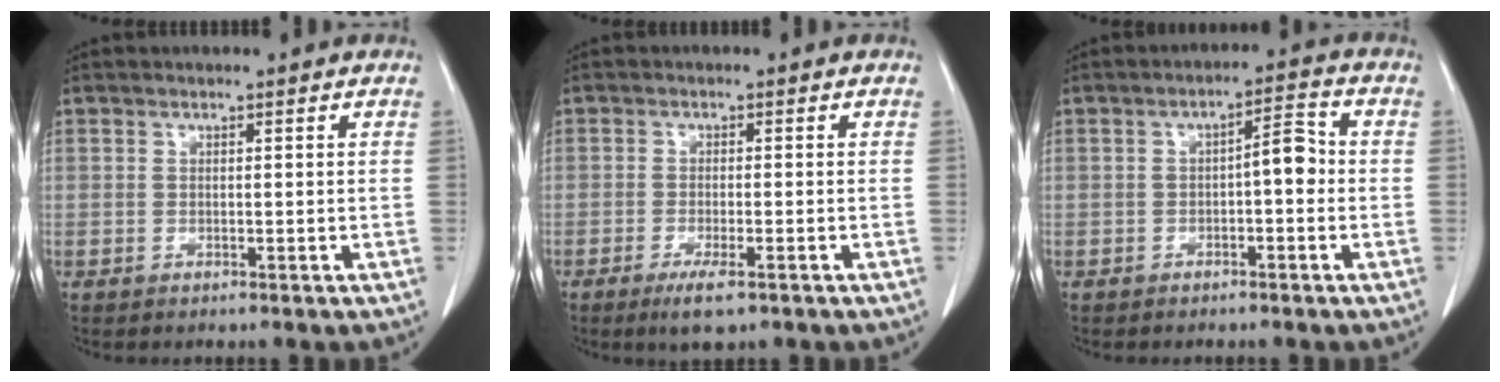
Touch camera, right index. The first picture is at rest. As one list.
[{"total": 4.2, "force": [-2.5, 0.7, 3.2], "torque": [-0.061, -0.009, -0.040]}, {"total": 4.4, "force": [-0.5, 1.3, 4.2], "torque": [-0.059, 0.021, -0.009]}]